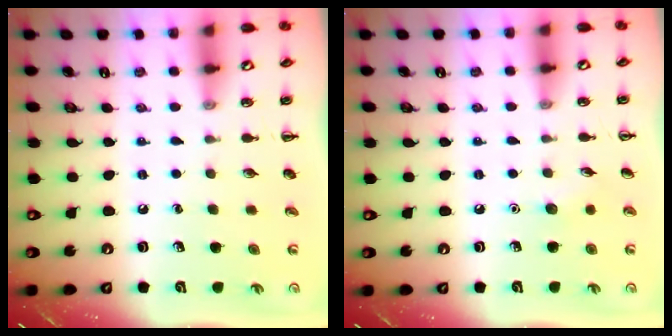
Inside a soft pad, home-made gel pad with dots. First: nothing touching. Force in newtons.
{"total": 4.7, "press": 4.6, "slide": 1.0}